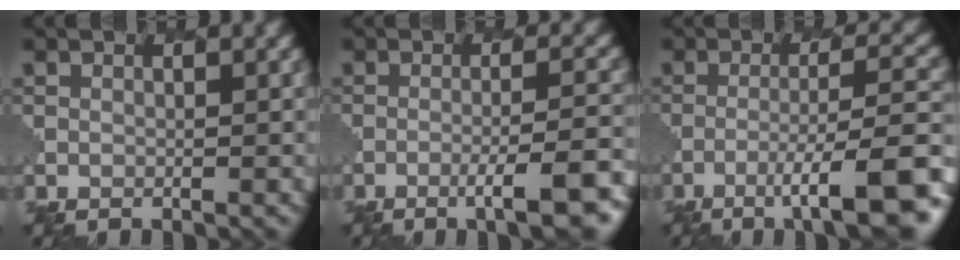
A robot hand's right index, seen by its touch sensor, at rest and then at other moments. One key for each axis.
{"total": 6.8, "fx": -3.6, "fy": 1.3, "fz": 5.6, "tx": -0.074, "ty": 0.003, "tz": -0.049}
{"total": 9.8, "fx": -5.1, "fy": 2.0, "fz": 8.1, "tx": -0.121, "ty": 0.007, "tz": -0.073}